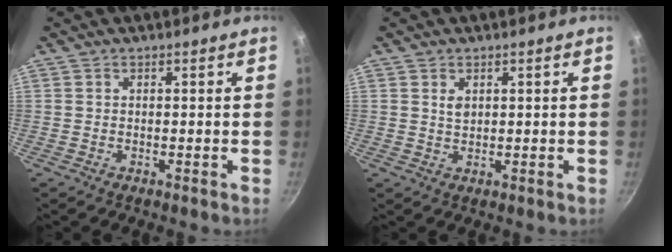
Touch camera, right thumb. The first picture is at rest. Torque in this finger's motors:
{"motor_torque": [0.09, 0.05, 0.40, 0.10, 0.08]}